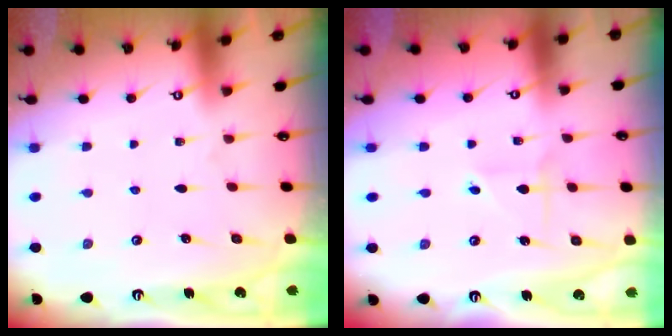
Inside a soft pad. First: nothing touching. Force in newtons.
{"total": 2.6, "press": 2.6, "slide": 0.2}